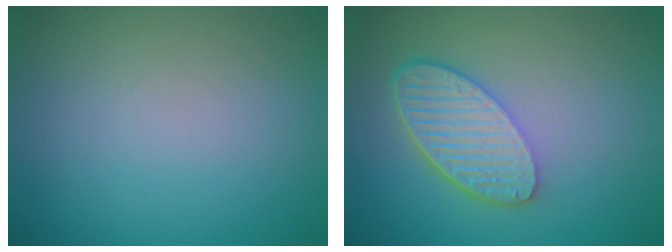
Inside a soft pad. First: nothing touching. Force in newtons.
{"total": 5.9, "press": 4.5, "slide": 3.8}